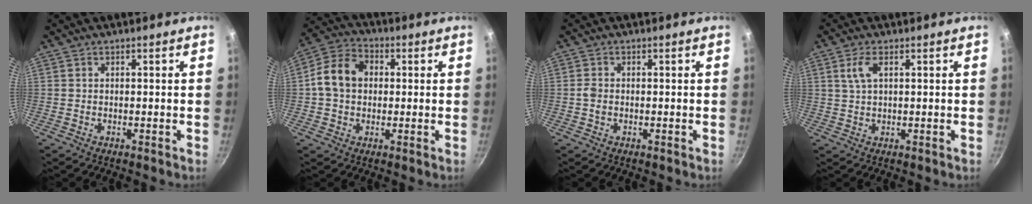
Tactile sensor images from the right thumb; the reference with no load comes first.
{"total": 10.0, "force": [0.8, 7.8, 6.2], "torque": [-0.090, 0.021, -0.005]}
{"total": 1.6, "force": [-0.3, 1.2, 1.0], "torque": [-0.022, 0.005, -0.008]}
{"total": 3.7, "force": [1.3, 1.6, 3.0], "torque": [-0.060, 0.002, 0.028]}